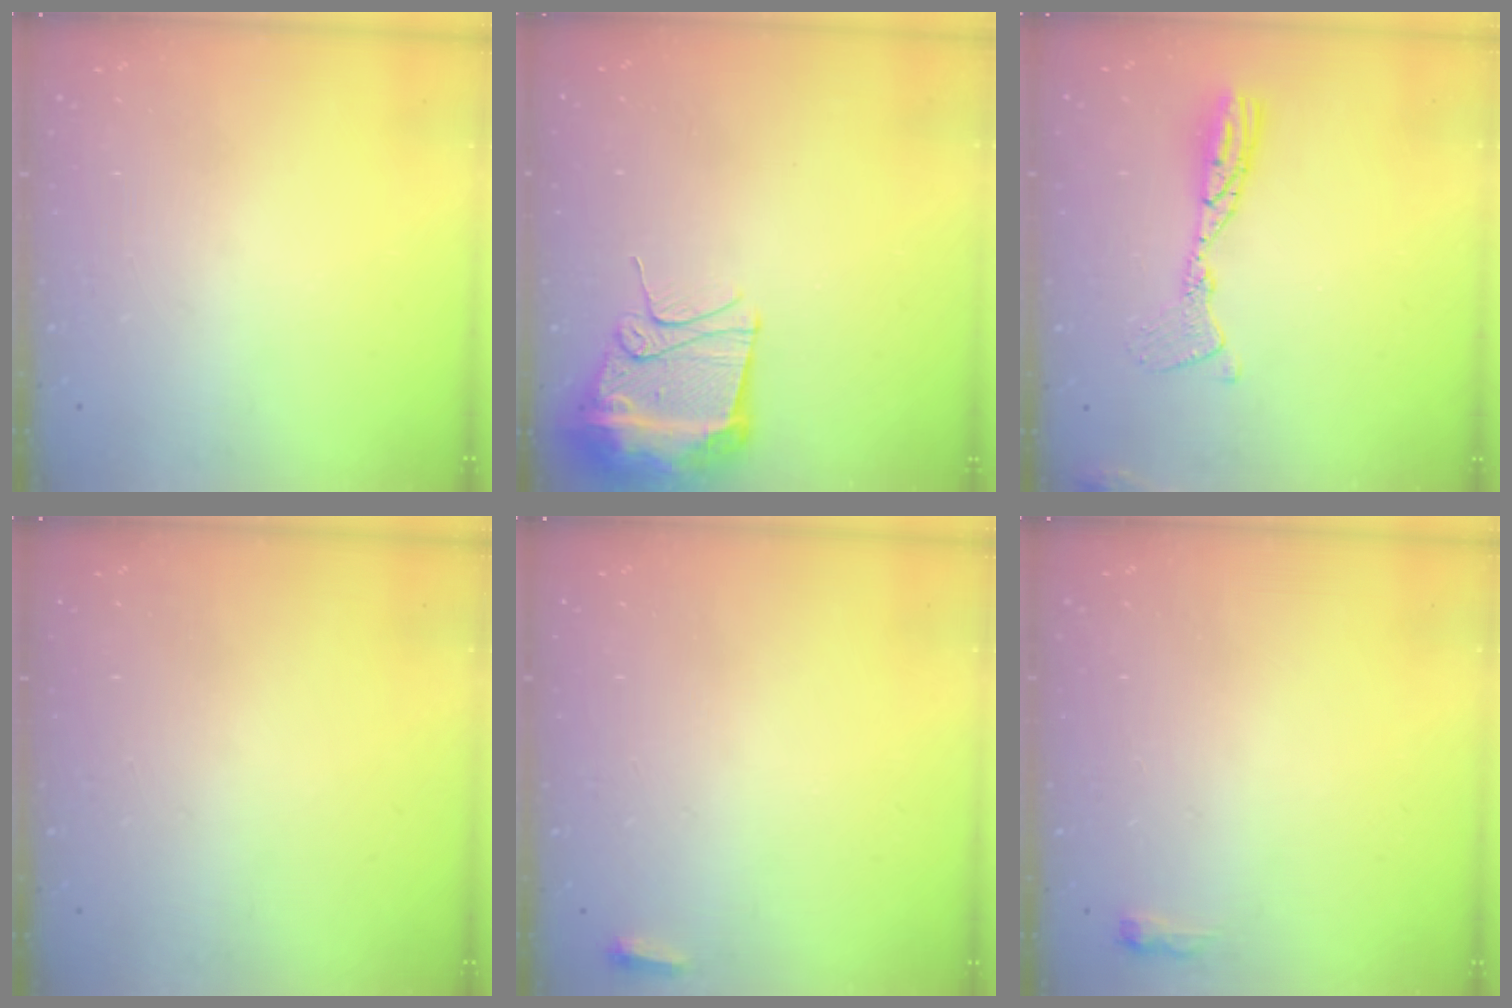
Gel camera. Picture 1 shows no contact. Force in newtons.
{"total": 13.4, "press": 13.4, "slide": 1.3}
{"total": 10.8, "press": 10.8, "slide": 1.0}
{"total": 0.0}
{"total": 2.7, "press": 2.6, "slide": 0.9}
{"total": 9.8, "press": 2.8, "slide": 9.4}